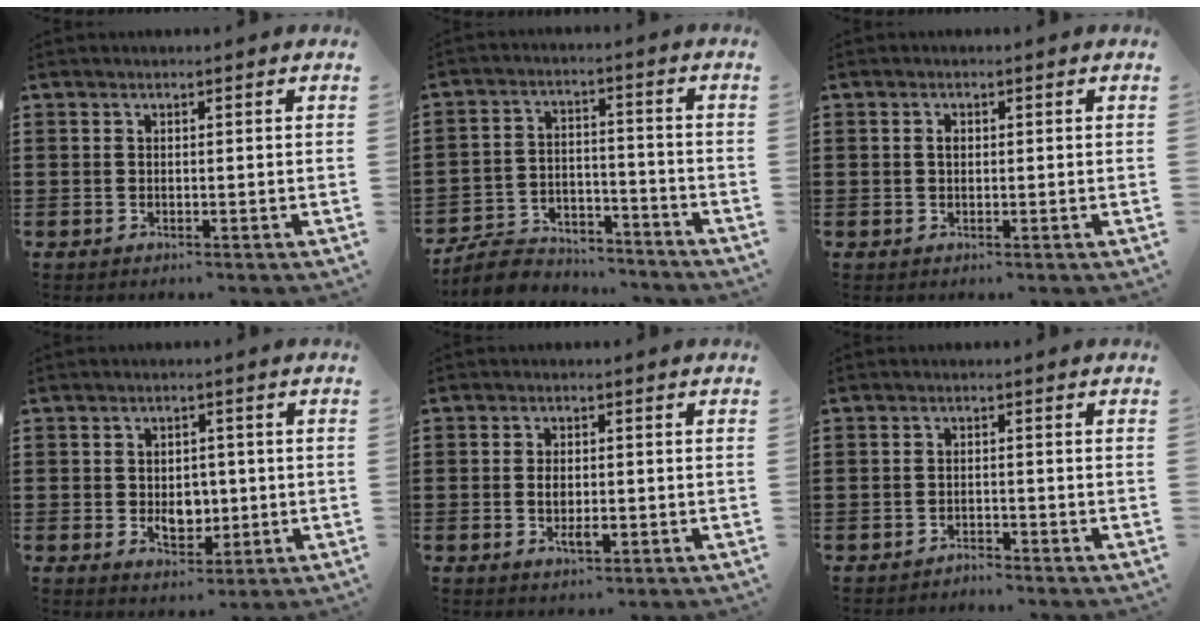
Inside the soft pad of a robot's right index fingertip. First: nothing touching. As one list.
[{"total": 6.5, "force": [-6.2, 1.6, 1.0], "torque": [-0.034, 0.012, -0.125]}, {"total": 1.1, "force": [0.2, 0.7, 0.8], "torque": [-0.018, 0.003, 0.003]}, {"total": 4.7, "force": [-0.4, 3.3, 3.3], "torque": [-0.051, 0.001, -0.012]}, {"total": 2.9, "force": [-0.6, 1.3, 2.5], "torque": [-0.048, 0.002, -0.010]}, {"total": 1.5, "force": [-1.5, 0.0, 0.0], "torque": [-0.005, 0.003, -0.033]}]